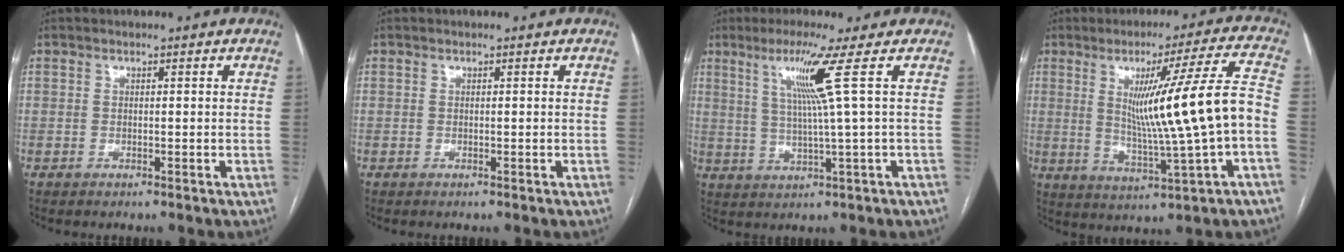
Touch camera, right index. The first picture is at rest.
{"total": 0.0}
{"total": 7.8, "force": [2.9, -2.7, 6.7], "torque": [-0.126, -0.005, 0.063]}
{"total": 15.4, "force": [-0.2, -1.1, 15.4], "torque": [-0.235, -0.001, 0.000]}